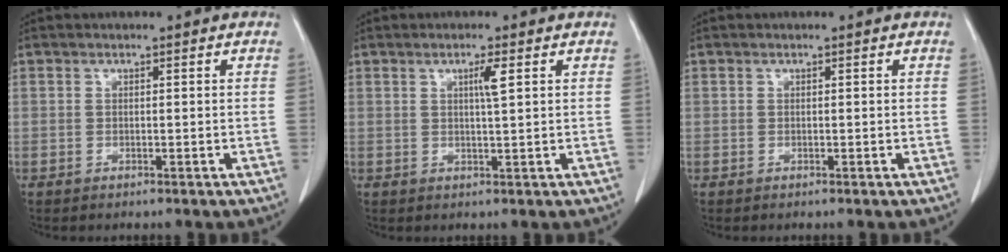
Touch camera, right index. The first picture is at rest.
{"total": 2.5, "force": [0.9, -0.2, 2.3], "torque": [-0.043, -0.002, 0.015]}
{"total": 0.0}